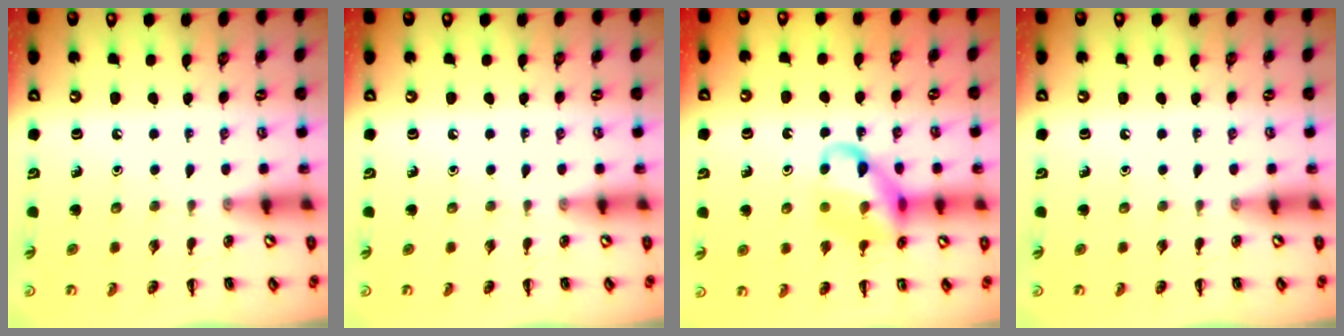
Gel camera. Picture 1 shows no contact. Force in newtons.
{"total": 0.0}
{"total": 13.5, "press": 13.3, "slide": 2.3}
{"total": 0.0}